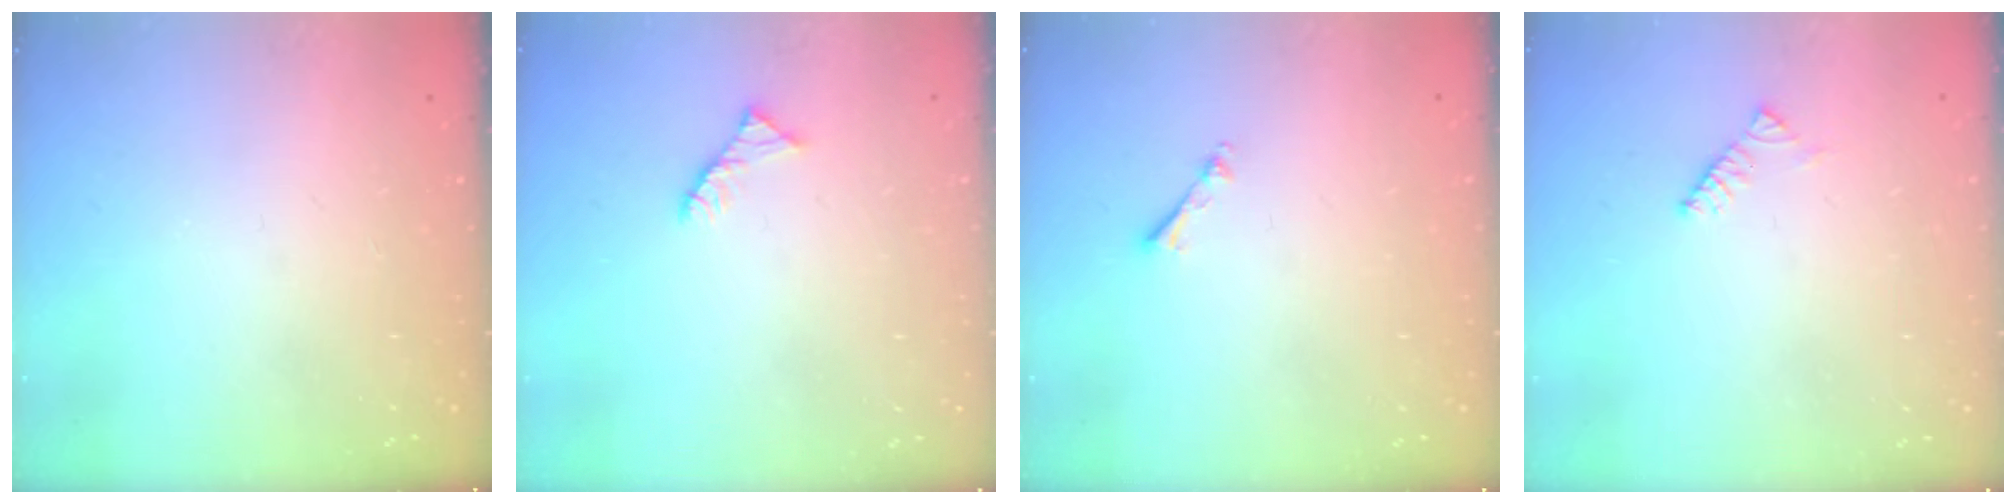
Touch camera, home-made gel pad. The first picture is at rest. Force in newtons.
{"total": 3.0, "press": 3.0, "slide": 0.5}
{"total": 1.0, "press": 1.0, "slide": 0.2}
{"total": 2.9, "press": 2.9, "slide": 0.5}